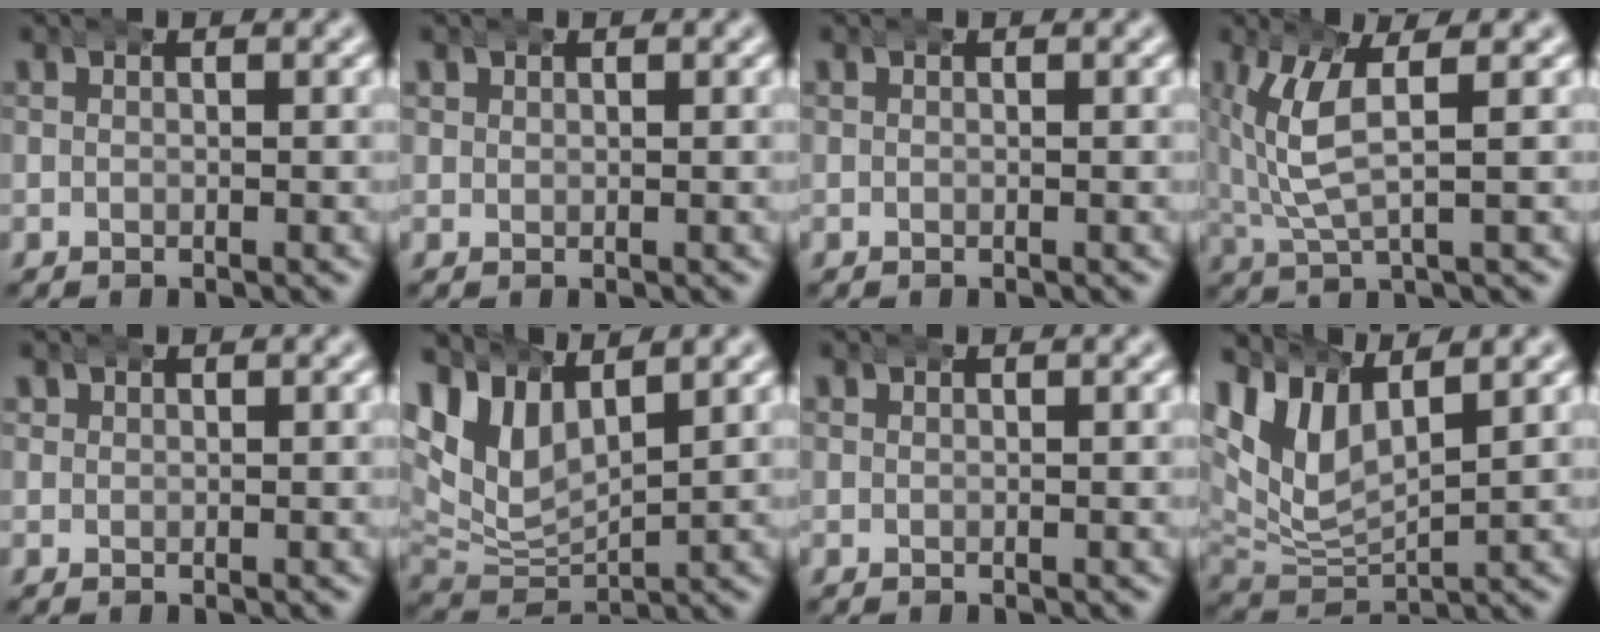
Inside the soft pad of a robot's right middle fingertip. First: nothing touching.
{"total": 0.8, "force": [0.6, 0.5, 0.1], "torque": [-0.009, 0.002, 0.012]}
{"total": 0.0}
{"total": 4.7, "force": [1.2, 2.0, 4.0], "torque": [-0.090, 0.000, 0.024]}
{"total": 0.9, "force": [0.6, 0.5, 0.2], "torque": [-0.012, 0.001, 0.012]}
{"total": 9.6, "force": [2.7, 7.5, 5.5], "torque": [-0.128, 0.001, 0.040]}
{"total": 0.0}
{"total": 9.0, "force": [3.1, 6.6, 5.4], "torque": [-0.122, 0.007, 0.044]}